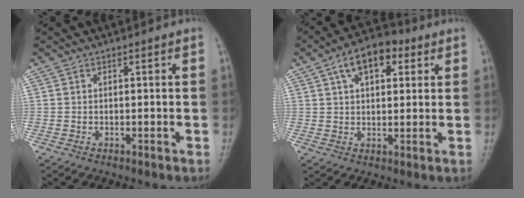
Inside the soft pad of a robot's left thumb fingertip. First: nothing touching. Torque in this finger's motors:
{"motor_torque": [-0.33, 0.64, 0.27, 0.25, 0.11]}